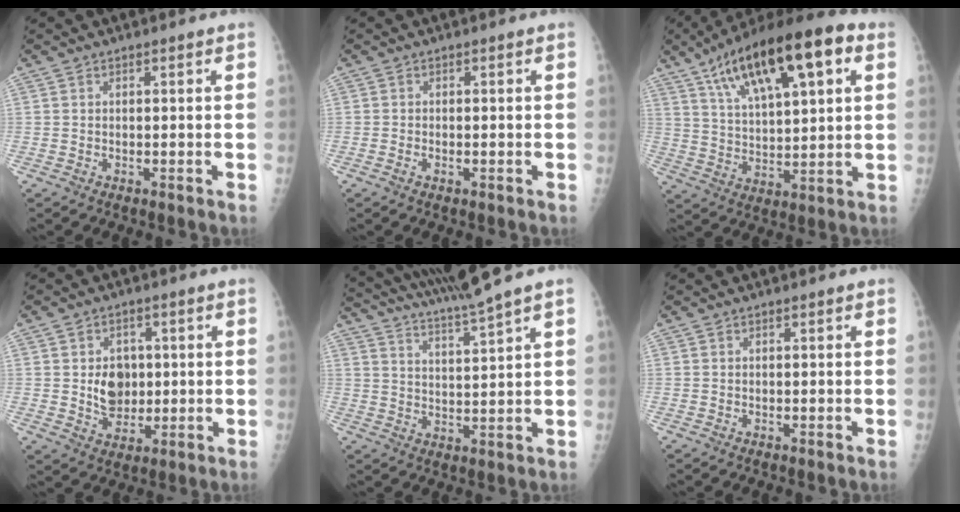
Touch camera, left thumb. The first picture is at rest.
{"total": 1.0, "force": [-0.4, 0.5, 0.7], "torque": [-0.019, 0.006, -0.005]}
{"total": 21.9, "force": [10.1, 7.8, 17.7], "torque": [-0.277, -0.004, 0.171]}
{"total": 7.2, "force": [0.6, 5.8, 4.3], "torque": [-0.033, -0.004, 0.018]}
{"total": 10.9, "force": [9.5, -2.2, 4.9], "torque": [-0.078, -0.050, 0.167]}
{"total": 0.0}